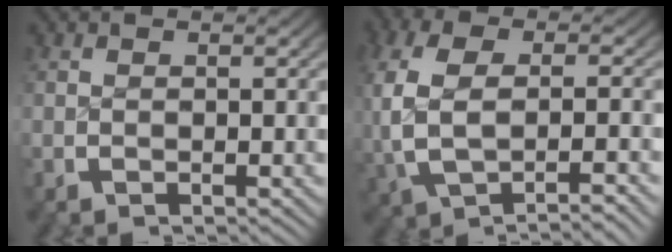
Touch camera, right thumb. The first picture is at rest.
{"total": 7.2, "force": [-0.9, 4.2, 5.8], "torque": [-0.146, -0.007, -0.006]}